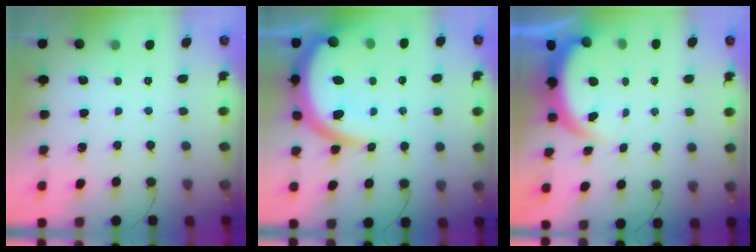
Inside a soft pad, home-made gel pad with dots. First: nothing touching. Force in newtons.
{"total": 14.1, "press": 14.0, "slide": 1.4}
{"total": 3.9, "press": 3.9, "slide": 0.2}